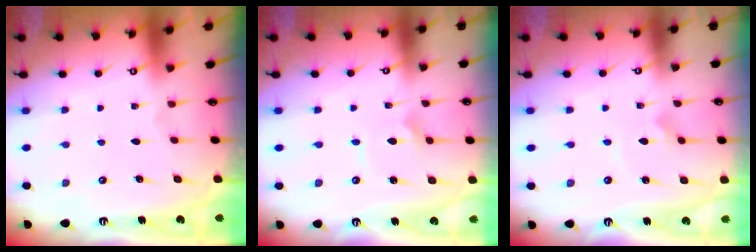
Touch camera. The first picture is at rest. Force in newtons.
{"total": 2.6, "press": 2.5, "slide": 0.3}
{"total": 2.2, "press": 2.2, "slide": 0.1}